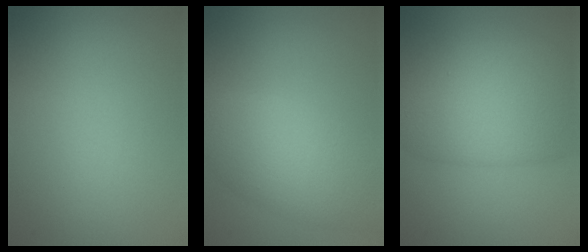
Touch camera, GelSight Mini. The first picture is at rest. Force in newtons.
{"total": 5.6, "press": 5.6, "slide": 0.1}
{"total": 8.9, "press": 8.9, "slide": 0.3}